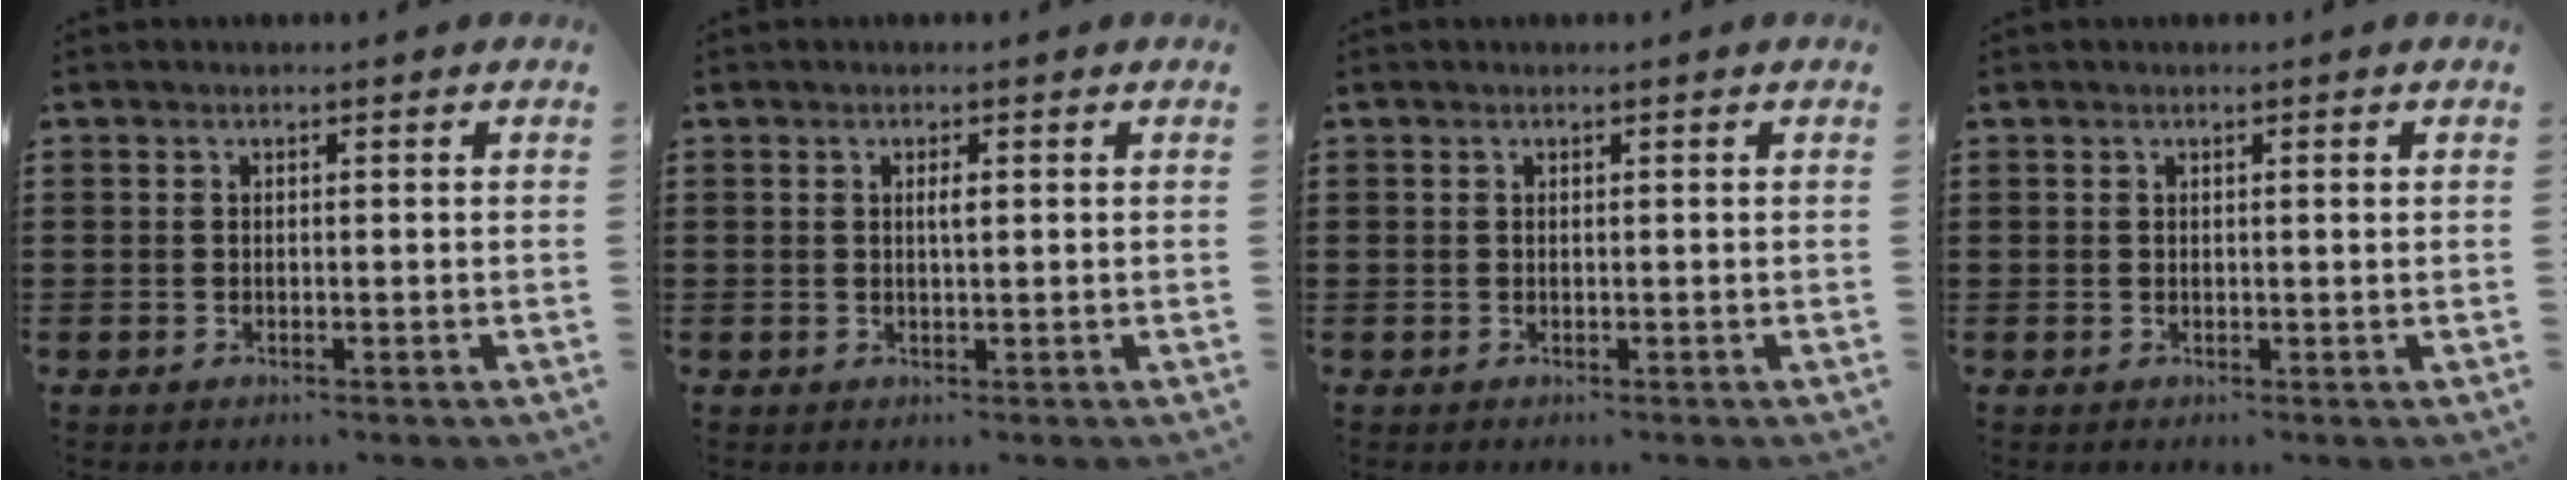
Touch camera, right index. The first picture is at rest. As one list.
[{"total": 1.3, "force": [0.3, 0.3, 1.3], "torque": [-0.025, 0.003, 0.004]}, {"total": 0.0}, {"total": 0.7, "force": [0.2, 0.1, 0.6], "torque": [-0.012, 0.000, 0.003]}]